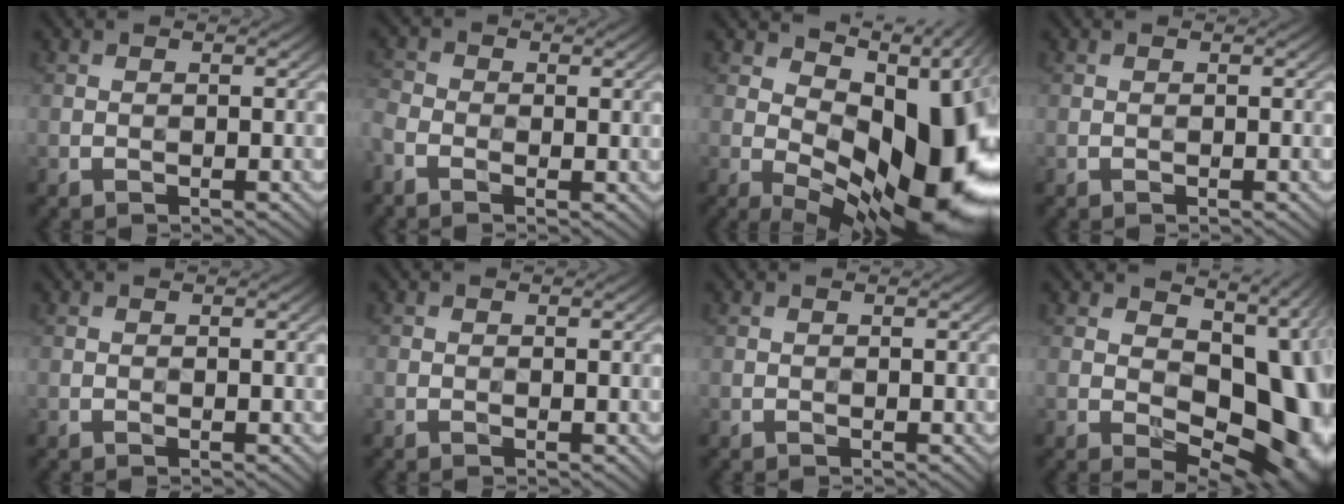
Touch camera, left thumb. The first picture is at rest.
{"total": 3.2, "force": [-1.5, 2.0, 1.9], "torque": [-0.054, -0.003, -0.044]}
{"total": 18.5, "force": [0.6, 9.9, 15.6], "torque": [-0.199, -0.022, 0.038]}
{"total": 0.0}
{"total": 0.0}
{"total": 0.6, "force": [0.1, 0.5, 0.3], "torque": [-0.002, -0.004, -0.001]}
{"total": 0.0}
{"total": 16.6, "force": [0.7, 10.6, 12.8], "torque": [-0.128, -0.012, 0.036]}